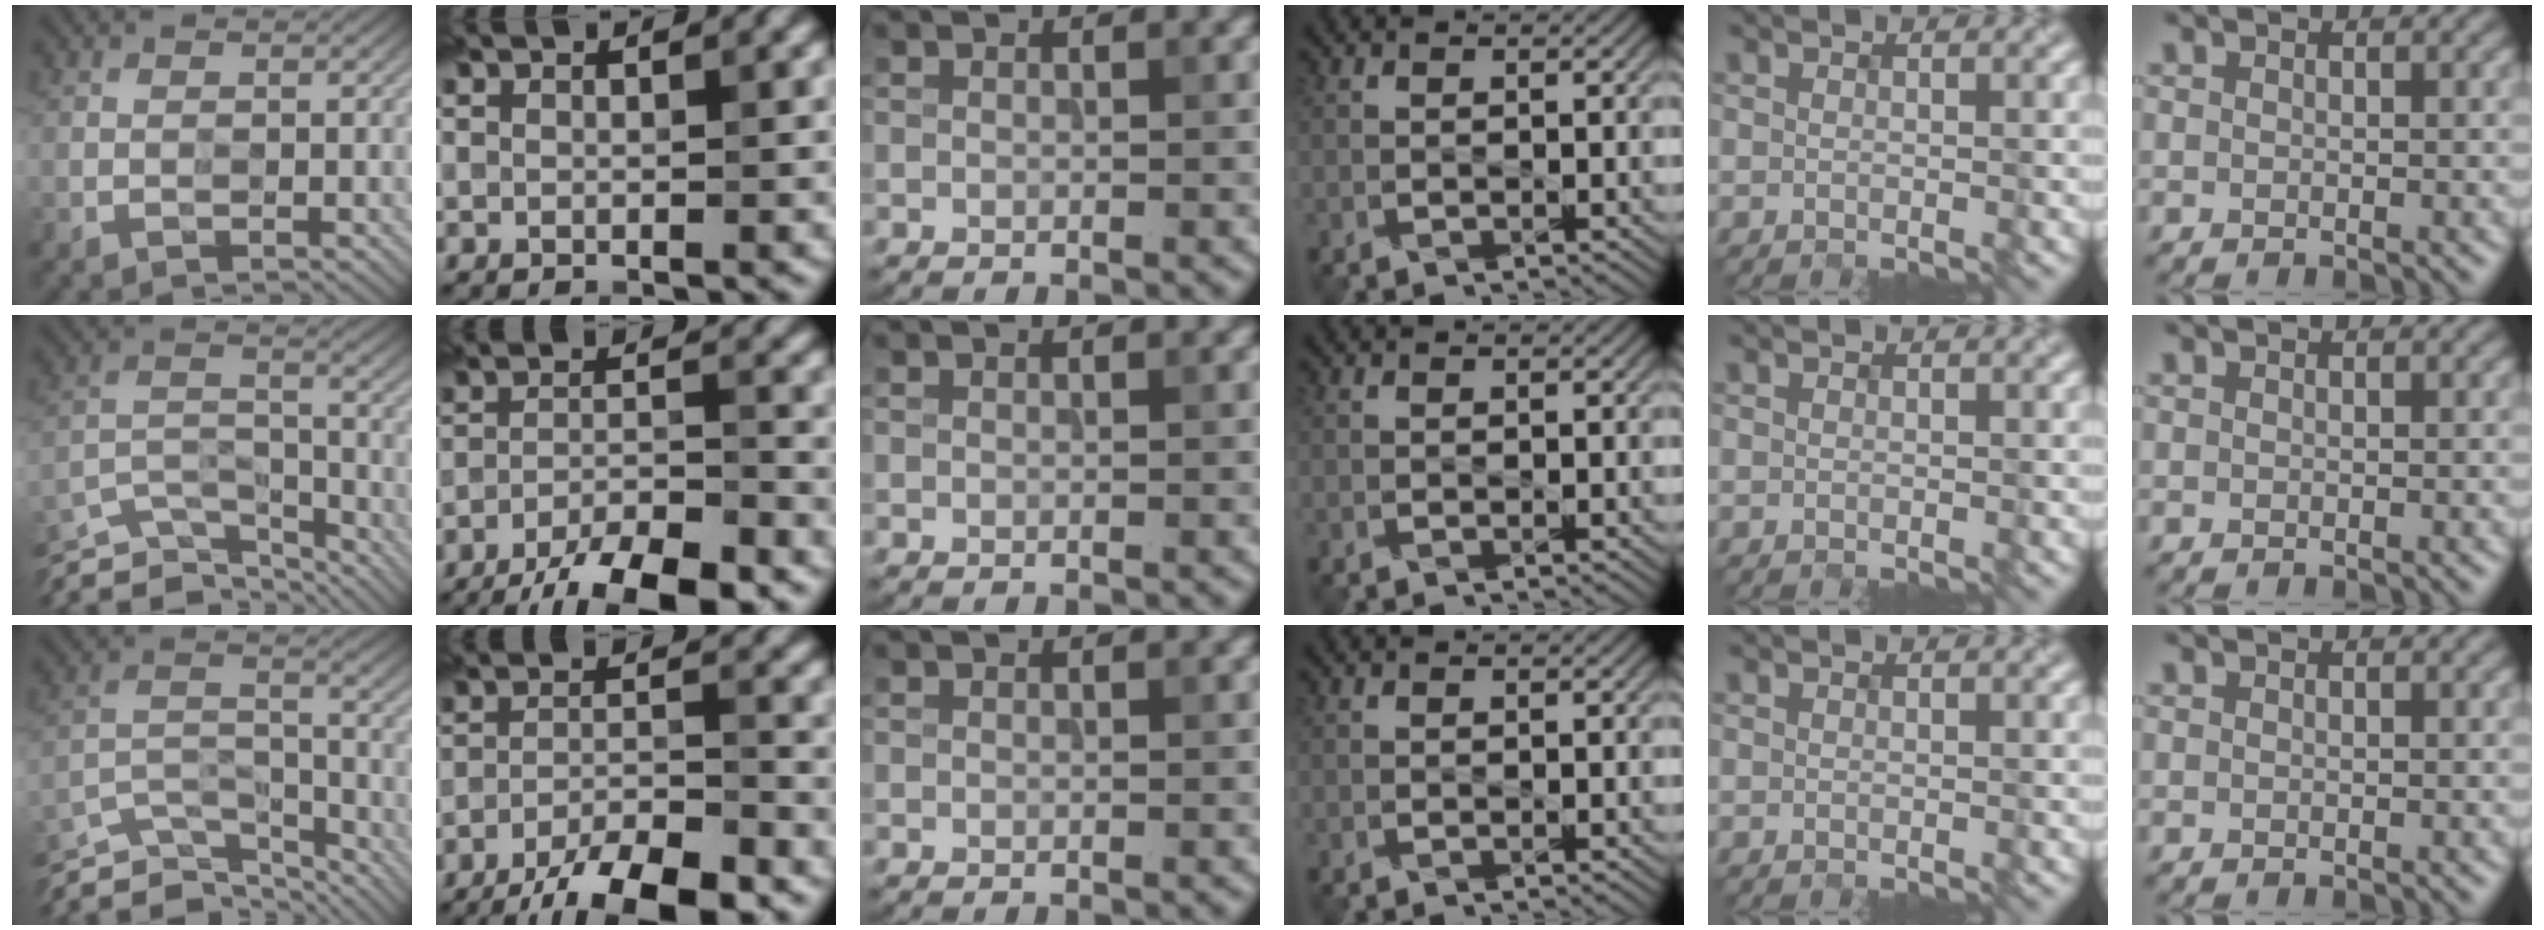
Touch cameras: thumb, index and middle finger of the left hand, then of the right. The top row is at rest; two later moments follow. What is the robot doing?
{"motion": "insert", "object": "pill capsule"}